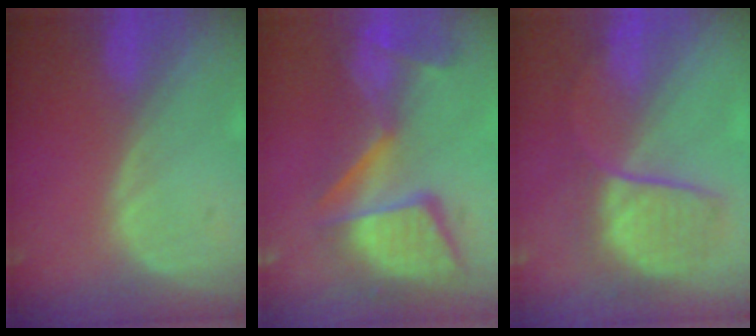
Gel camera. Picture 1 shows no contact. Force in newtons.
{"total": 13.1, "press": 11.3, "slide": 6.6}
{"total": 7.4, "press": 7.4, "slide": 0.2}